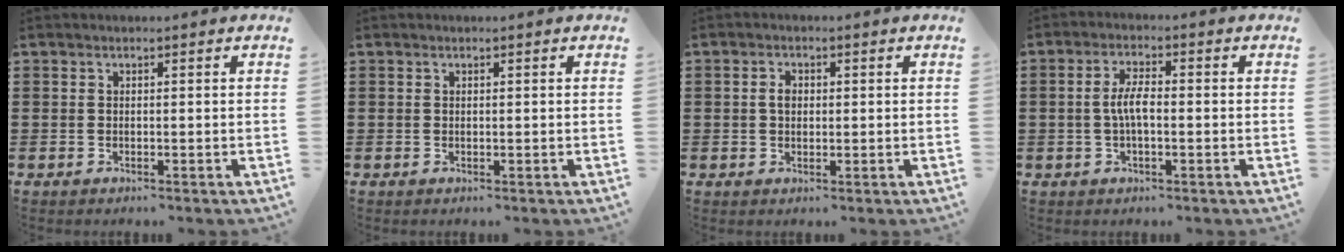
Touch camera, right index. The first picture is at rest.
{"total": 0.0}
{"total": 1.9, "force": [0.2, 1.3, 1.5], "torque": [-0.030, 0.007, 0.002]}
{"total": 4.1, "force": [-0.5, 1.3, 3.9], "torque": [-0.085, 0.001, -0.016]}